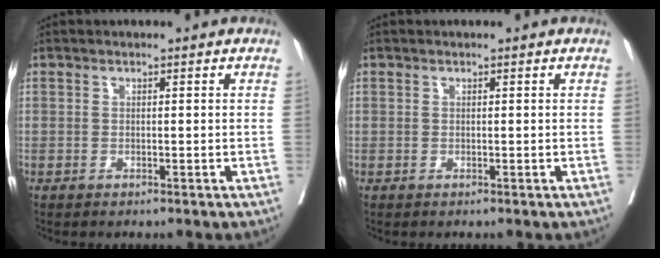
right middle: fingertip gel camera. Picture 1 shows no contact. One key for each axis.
{"total": 0.0}